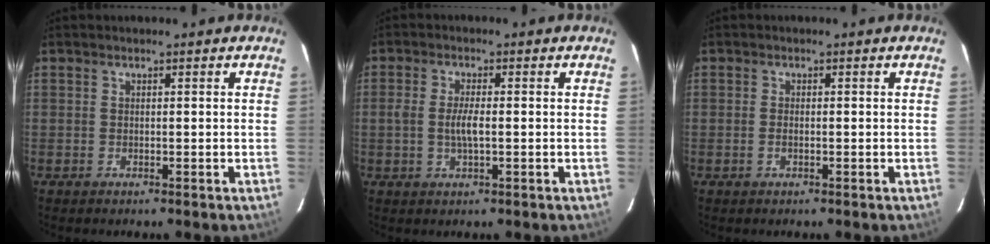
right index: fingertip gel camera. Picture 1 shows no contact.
{"total": 3.5, "force": [-0.4, 0.9, 3.3], "torque": [-0.064, 0.001, -0.007]}
{"total": 0.9, "force": [-0.4, 0.4, 0.7], "torque": [-0.019, -0.001, -0.007]}